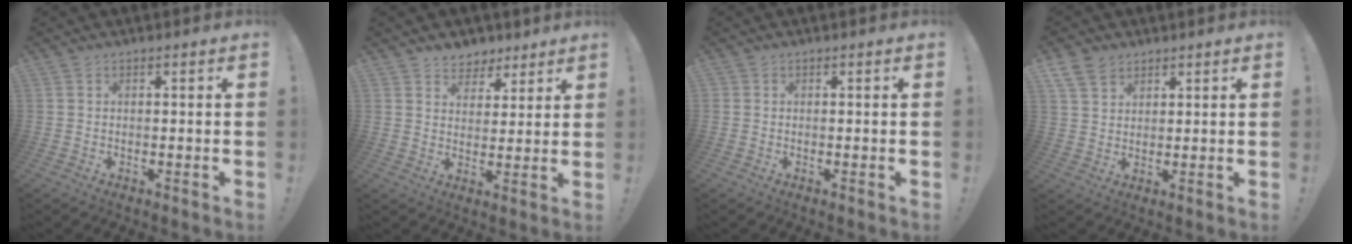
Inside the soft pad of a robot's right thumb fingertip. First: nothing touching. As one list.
[{"total": 6.0, "force": [3.9, 4.6, 0.5], "torque": [-0.001, -0.029, 0.078]}, {"total": 0.6, "force": [0.1, 0.6, 0.1], "torque": [-0.003, 0.002, 0.003]}, {"total": 6.1, "force": [4.1, 3.9, 2.2], "torque": [-0.041, -0.017, 0.081]}]